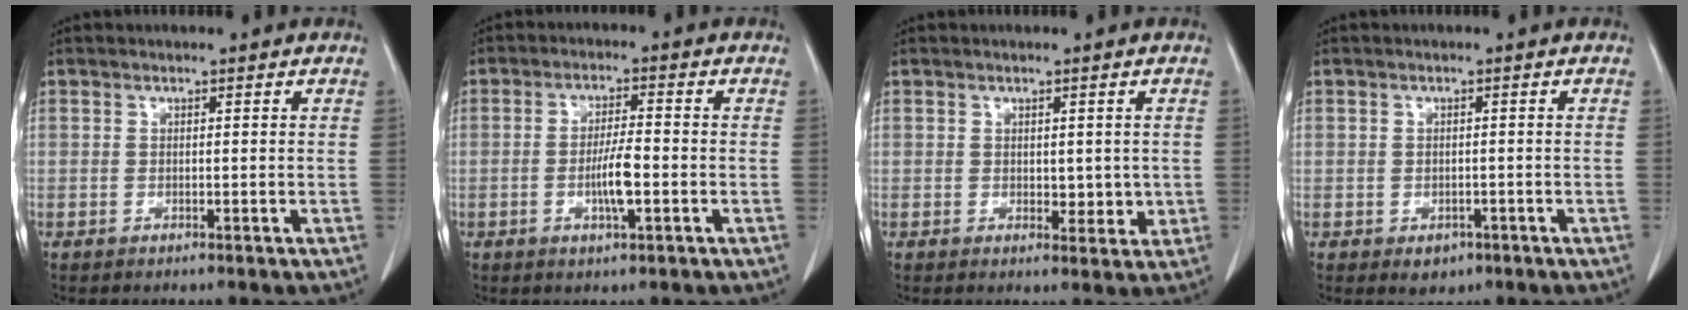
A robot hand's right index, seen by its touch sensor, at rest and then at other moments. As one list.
[{"total": 5.2, "force": [-1.3, 0.8, 5.0], "torque": [-0.096, -0.003, -0.023]}, {"total": 3.3, "force": [0.2, 1.9, 2.6], "torque": [-0.026, -0.006, 0.008]}, {"total": 2.5, "force": [-1.2, 2.0, 1.0], "torque": [-0.006, 0.003, -0.007]}]